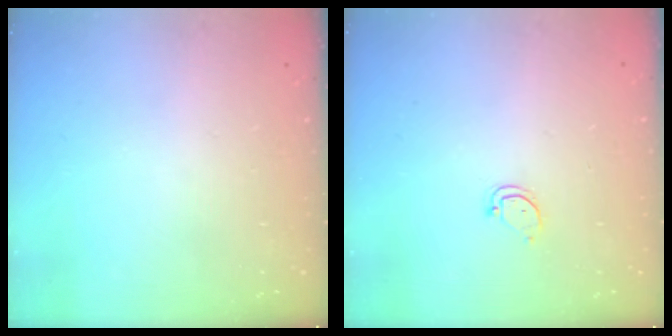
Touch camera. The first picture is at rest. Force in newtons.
{"total": 3.6, "press": 3.6, "slide": 0.2}